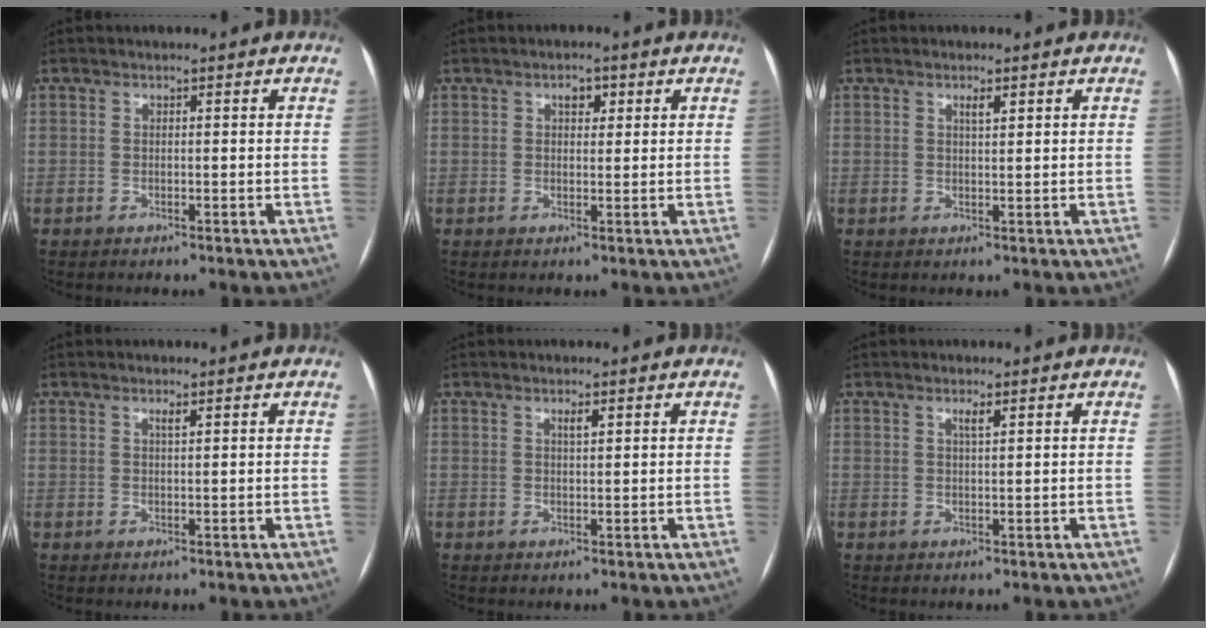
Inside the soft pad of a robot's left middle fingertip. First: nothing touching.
{"total": 2.2, "force": [1.0, 1.3, 1.5], "torque": [-0.023, 0.007, 0.014]}
{"total": 1.4, "force": [0.8, 0.2, 1.1], "torque": [-0.021, 0.000, 0.013]}
{"total": 0.8, "force": [0.5, 0.0, 0.7], "torque": [-0.013, 0.001, 0.009]}
{"total": 1.3, "force": [0.7, 0.2, 1.0], "torque": [-0.020, 0.000, 0.012]}
{"total": 1.3, "force": [0.7, 0.1, 1.1], "torque": [-0.022, 0.001, 0.013]}